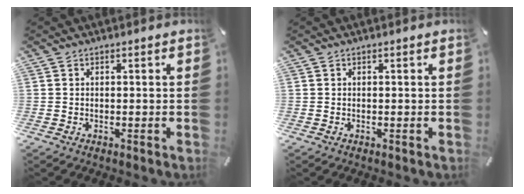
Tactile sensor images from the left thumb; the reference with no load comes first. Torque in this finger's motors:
{"motor_torque": [-0.01, 0.01, 0.00, 0.00, 0.00]}